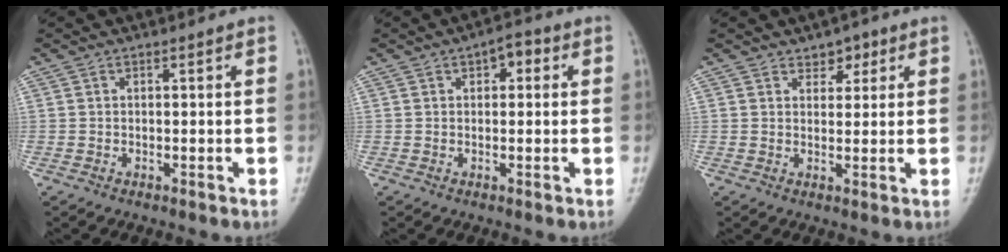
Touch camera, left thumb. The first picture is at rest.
{"total": 3.7, "force": [1.2, 2.2, 2.8], "torque": [-0.018, 0.007, 0.008]}
{"total": 3.2, "force": [1.9, 2.2, 1.4], "torque": [0.008, -0.009, 0.025]}